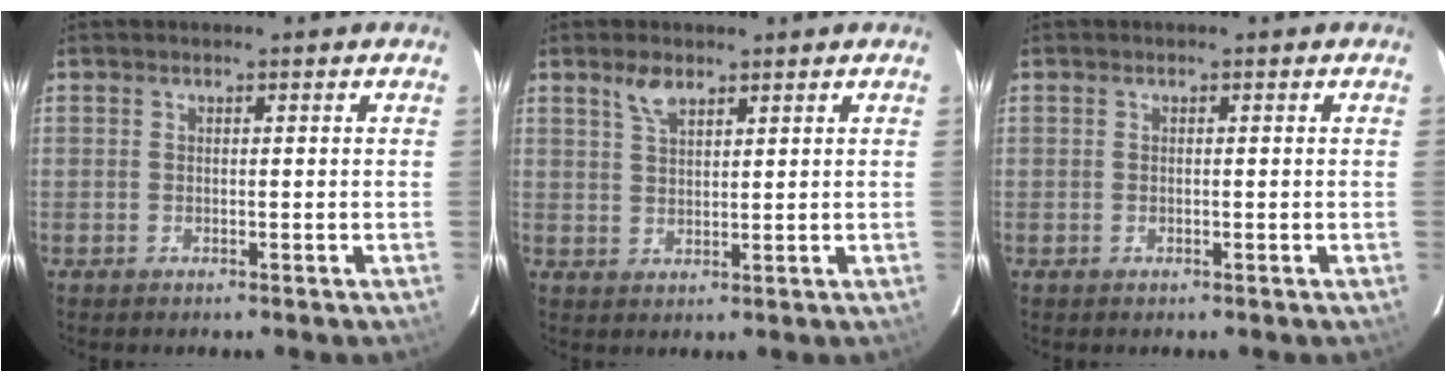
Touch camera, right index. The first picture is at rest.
{"total": 3.6, "force": [2.5, 1.6, 2.1], "torque": [-0.038, 0.005, 0.049]}
{"total": 0.0}